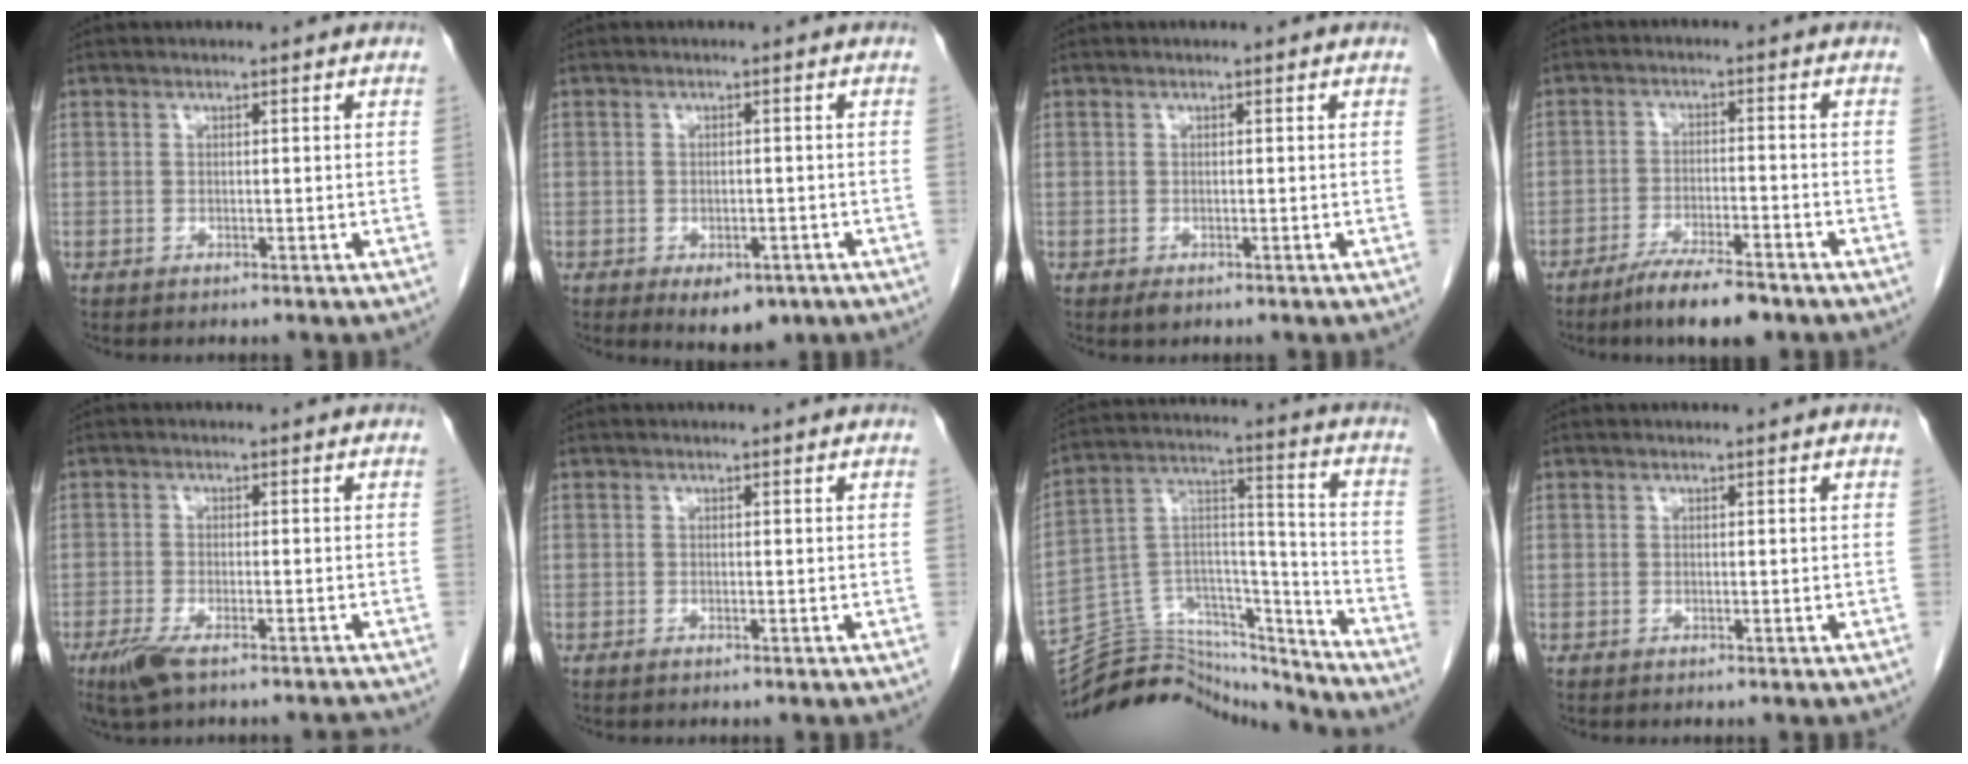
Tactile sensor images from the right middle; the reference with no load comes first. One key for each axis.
{"total": 5.6, "fx": -3.3, "fy": 2.9, "fz": 3.4, "tx": -0.037, "ty": -0.002, "tz": -0.039}
{"total": 1.0, "fx": -0.6, "fy": 0.5, "fz": 0.7, "tx": -0.010, "ty": -0.001, "tz": -0.004}
{"total": 8.2, "fx": -6.3, "fy": 1.2, "fz": 5.2, "tx": -0.084, "ty": -0.015, "tz": -0.104}
{"total": 7.0, "fx": -5.5, "fy": 1.5, "fz": 4.1, "tx": -0.070, "ty": -0.013, "tz": -0.094}
{"total": 0.6, "fx": -0.5, "fy": 0.1, "fz": 0.4, "tx": -0.009, "ty": -0.001, "tz": -0.007}
{"total": 22.5, "fx": -21.6, "fy": 4.6, "fz": 4.1, "tx": -0.104, "ty": 0.042, "tz": -0.344}
{"total": 0.0}